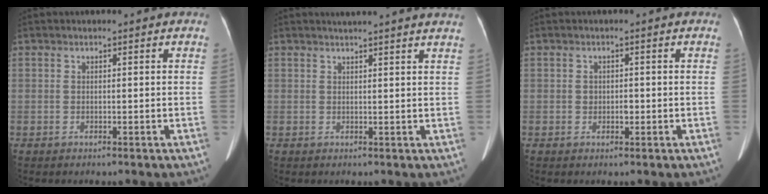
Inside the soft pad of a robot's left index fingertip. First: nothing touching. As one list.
[{"total": 7.8, "force": [7.1, -0.7, 3.1], "torque": [-0.039, 0.014, 0.069]}, {"total": 1.4, "force": [-0.3, 1.0, 0.9], "torque": [-0.014, 0.002, -0.002]}]